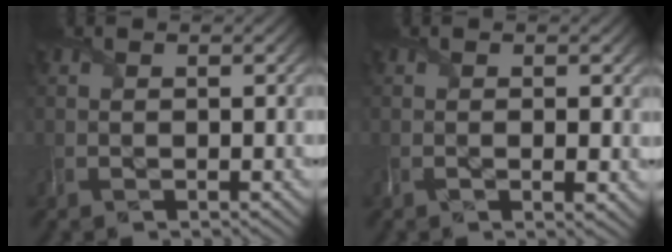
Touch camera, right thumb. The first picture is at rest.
{"total": 1.3, "force": [-0.2, 0.4, 1.2], "torque": [-0.021, -0.008, -0.003]}